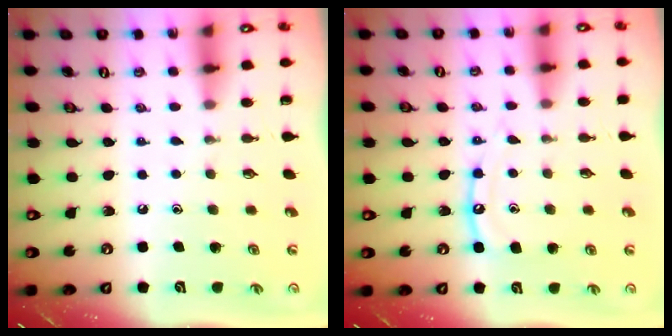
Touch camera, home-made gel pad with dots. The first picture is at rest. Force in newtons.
{"total": 9.6, "press": 9.6, "slide": 0.8}